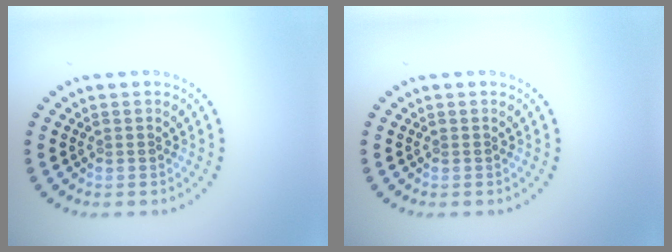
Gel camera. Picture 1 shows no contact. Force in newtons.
{"total": 0.0}